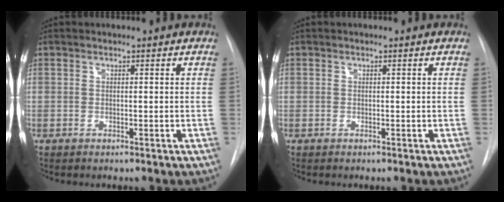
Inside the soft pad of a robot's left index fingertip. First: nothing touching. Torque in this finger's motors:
{"motor_torque": [-0.08, -0.01, 0.03, 0.01]}